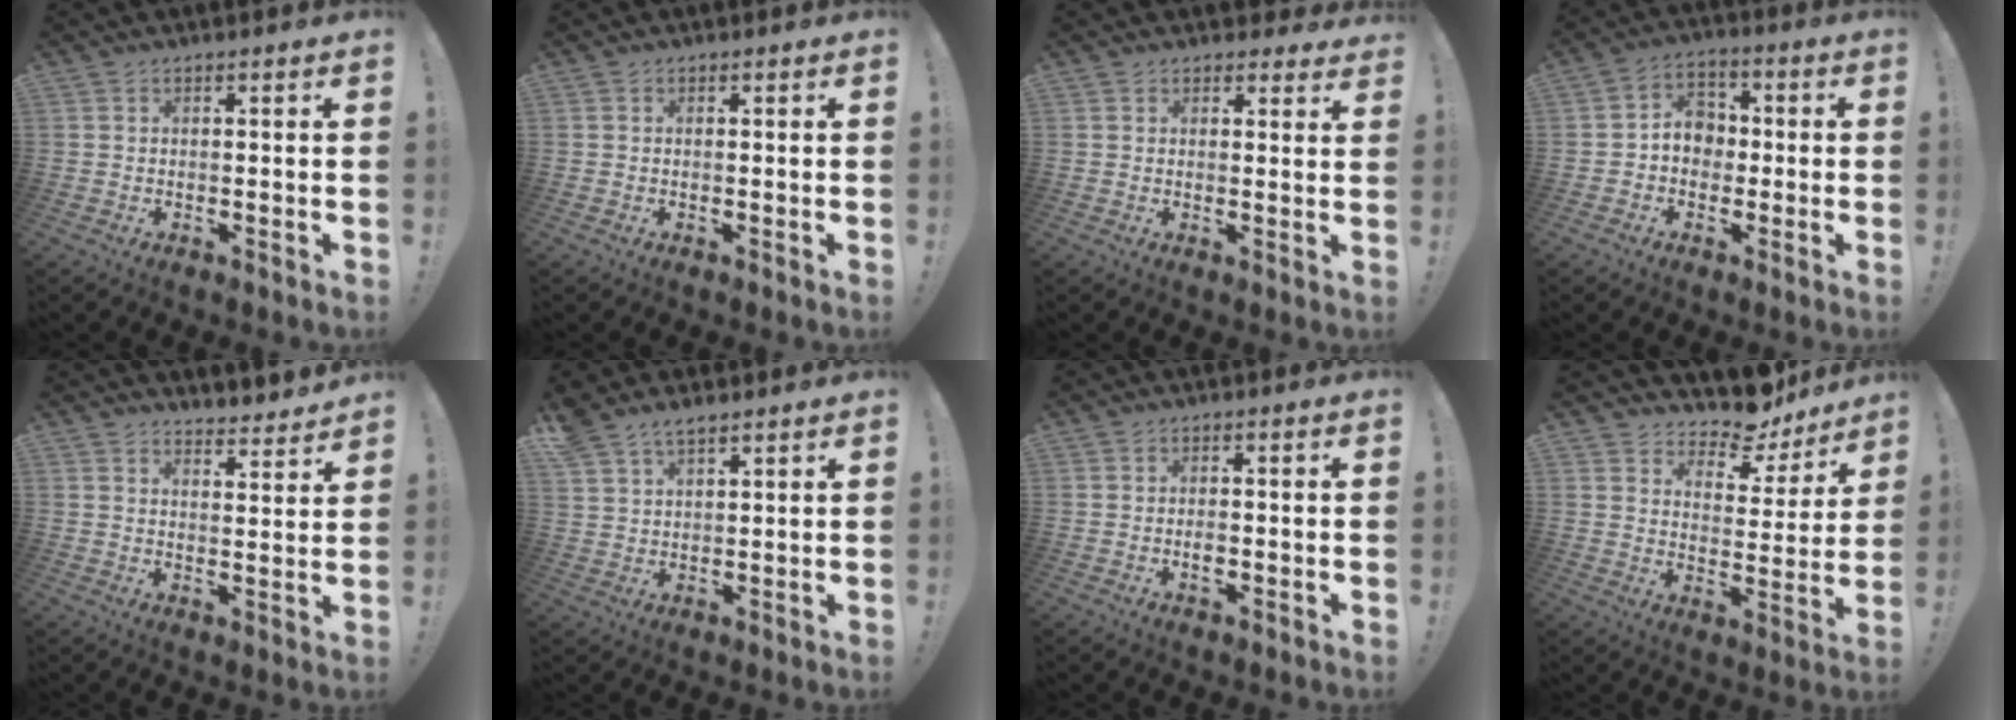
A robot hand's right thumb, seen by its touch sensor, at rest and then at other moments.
{"total": 0.0}
{"total": 2.6, "force": [1.7, 1.9, 0.6], "torque": [0.003, -0.010, 0.029]}
{"total": 7.5, "force": [-0.5, 6.5, 3.6], "torque": [-0.052, 0.015, -0.005]}
{"total": 4.4, "force": [4.1, 0.9, 1.2], "torque": [0.001, -0.047, 0.070]}
{"total": 5.2, "force": [4.2, 2.2, 2.1], "torque": [-0.036, -0.022, 0.080]}
{"total": 2.0, "force": [-0.9, 1.1, 1.4], "torque": [-0.025, 0.003, -0.015]}
{"total": 9.1, "force": [8.3, 3.3, 1.6], "torque": [-0.011, -0.087, 0.145]}